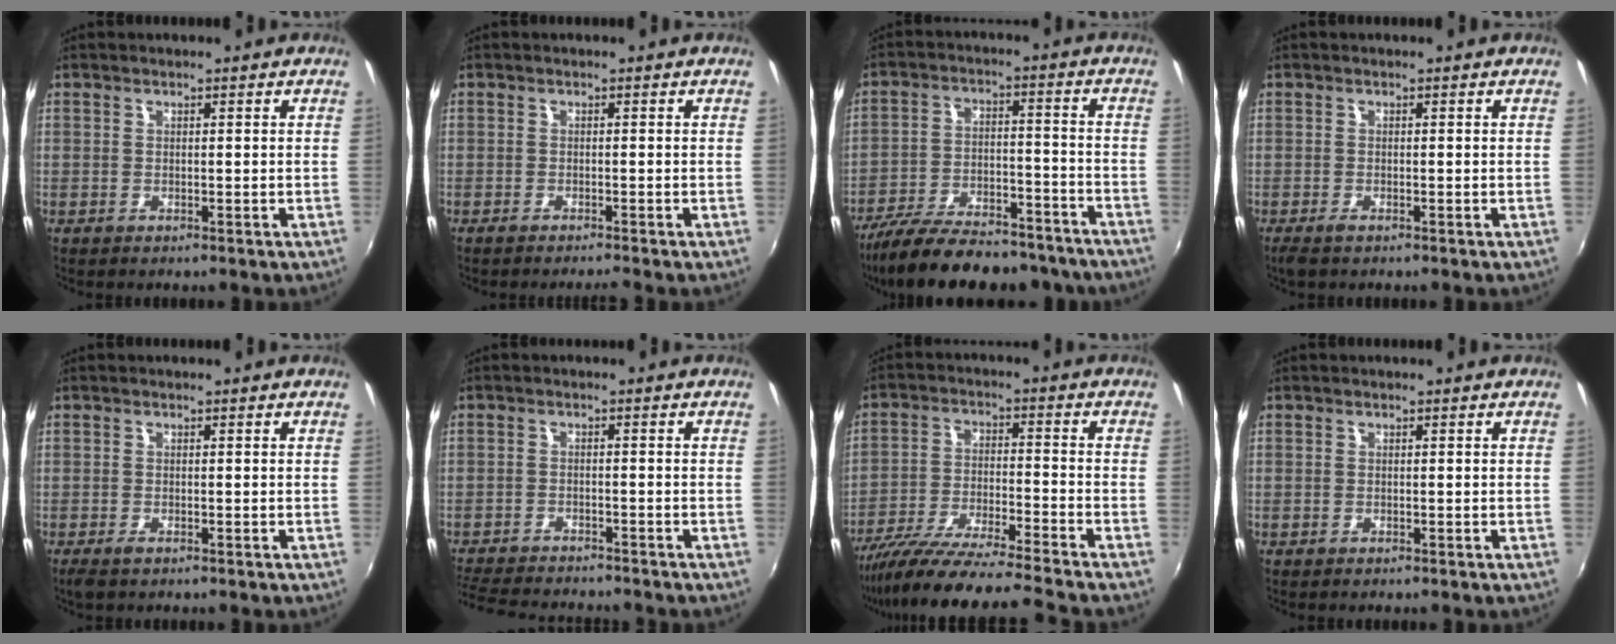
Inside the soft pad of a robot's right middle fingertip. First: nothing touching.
{"total": 1.6, "force": [-1.5, -0.2, 0.5], "torque": [-0.013, -0.008, -0.027]}
{"total": 23.9, "force": [-20.1, 7.4, 10.7], "torque": [-0.201, -0.016, -0.280]}
{"total": 1.9, "force": [-1.4, 0.4, 1.2], "torque": [-0.024, -0.008, -0.024]}
{"total": 1.8, "force": [-1.3, 0.6, 1.2], "torque": [-0.023, -0.008, -0.022]}
{"total": 11.1, "force": [-10.2, 2.2, 4.0], "torque": [-0.105, -0.012, -0.164]}
{"total": 17.0, "force": [-15.2, -1.3, 7.4], "torque": [-0.147, -0.040, -0.262]}
{"total": 0.0}